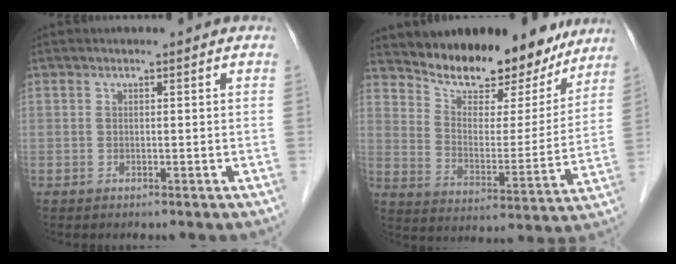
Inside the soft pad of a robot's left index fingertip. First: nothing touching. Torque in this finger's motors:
{"motor_torque": [0.37, -0.52, 0.72, 0.12]}